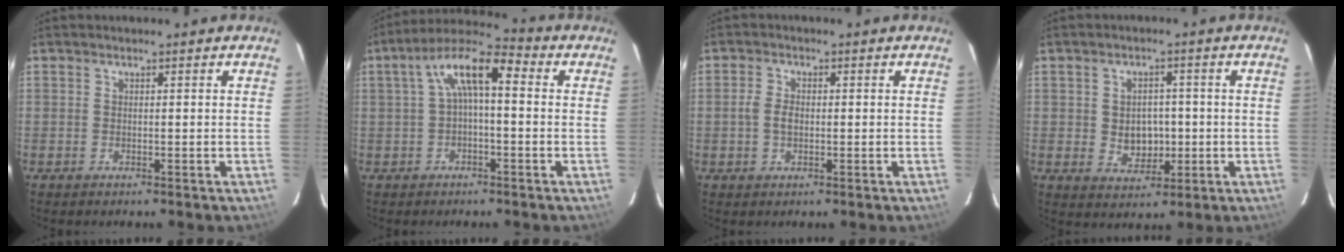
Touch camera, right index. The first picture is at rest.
{"total": 9.0, "force": [0.9, 3.2, 8.3], "torque": [-0.159, 0.033, 0.013]}
{"total": 3.0, "force": [-0.4, 1.8, 2.3], "torque": [-0.048, 0.007, -0.006]}
{"total": 5.7, "force": [-0.4, 4.7, 3.2], "torque": [-0.060, 0.005, 0.008]}